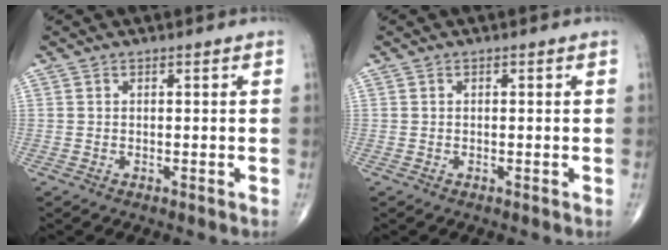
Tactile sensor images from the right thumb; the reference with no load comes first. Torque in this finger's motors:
{"motor_torque": [0.19, -0.45, -0.21, -0.09, 0.04]}